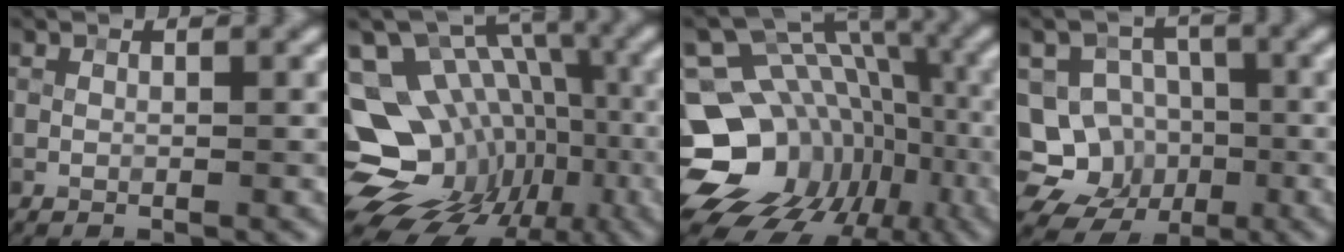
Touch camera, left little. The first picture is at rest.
{"total": 16.5, "force": [-4.1, 13.0, 9.3], "torque": [-0.164, 0.005, -0.044]}
{"total": 18.6, "force": [-5.9, 14.8, 9.6], "torque": [-0.163, 0.000, -0.085]}
{"total": 11.4, "force": [-3.8, 10.2, 3.4], "torque": [-0.077, 0.007, -0.074]}